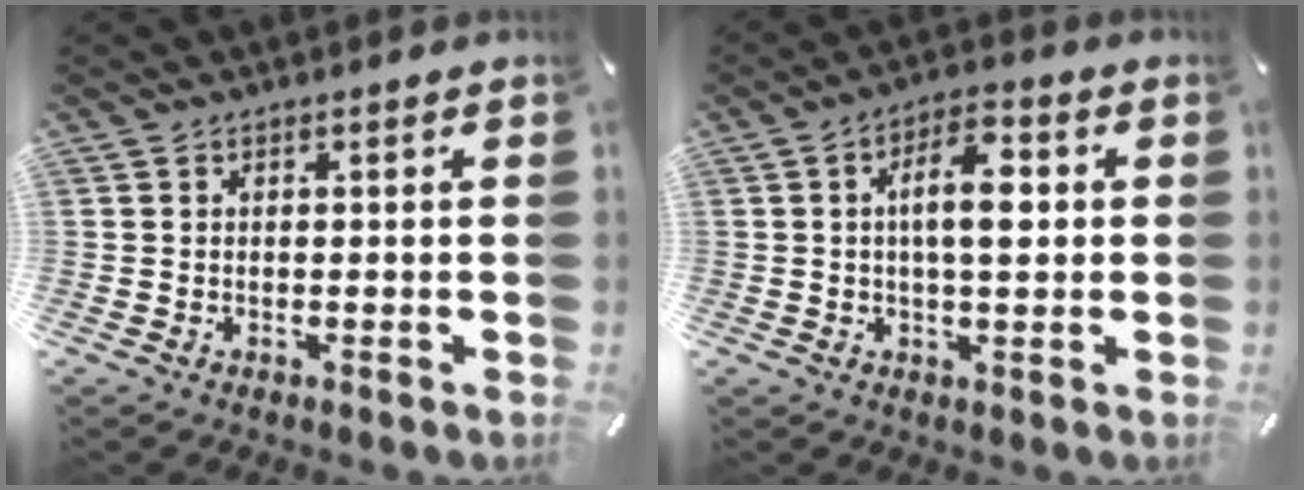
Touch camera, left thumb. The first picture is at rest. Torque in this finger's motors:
{"motor_torque": [0.84, 1.03, 0.57, -0.54, 0.37]}